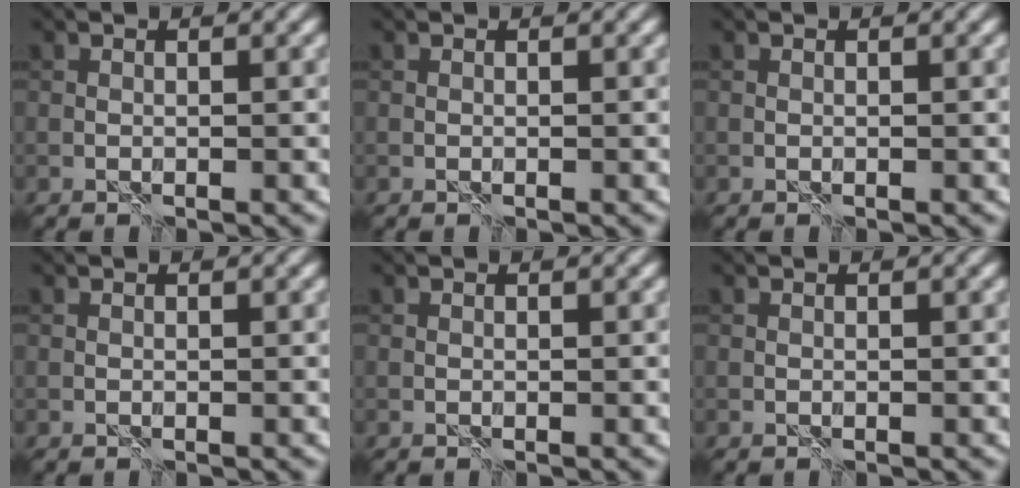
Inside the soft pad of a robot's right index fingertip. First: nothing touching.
{"total": 0.0}
{"total": 0.0}
{"total": 0.0}
{"total": 0.0}
{"total": 0.0}